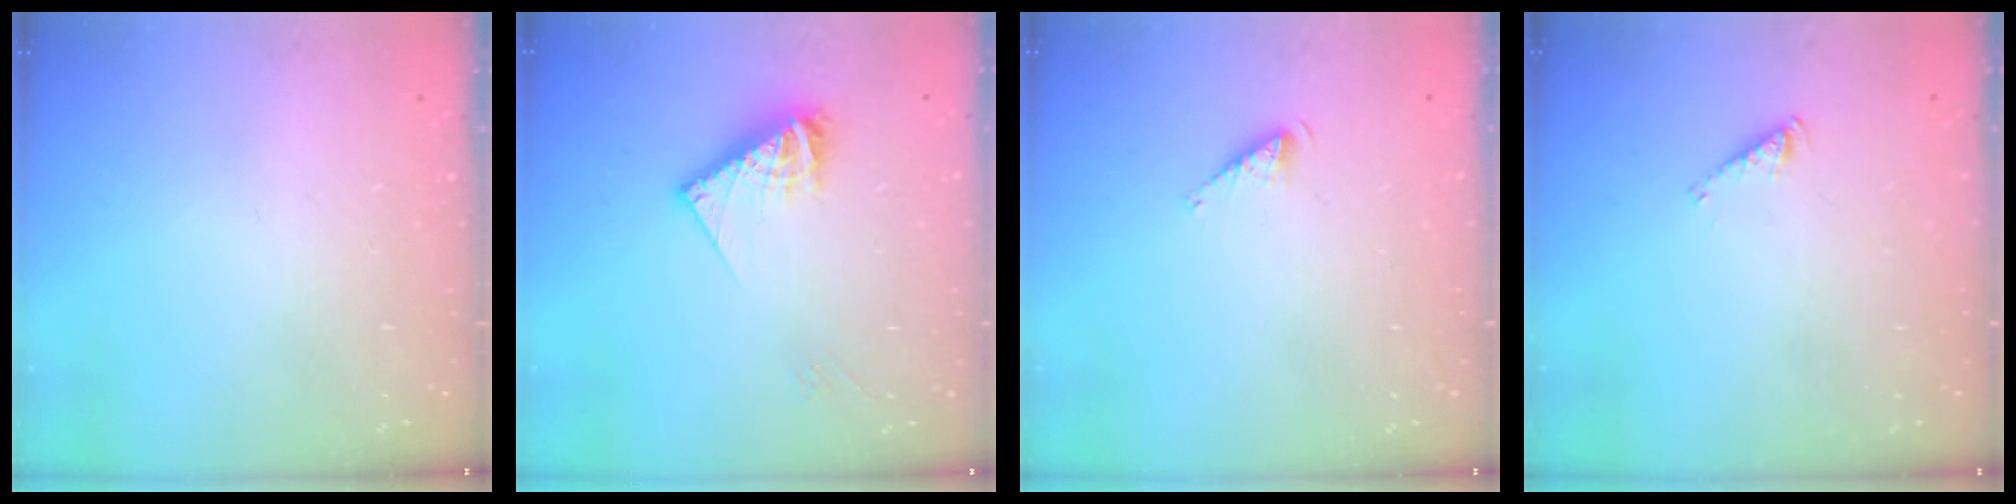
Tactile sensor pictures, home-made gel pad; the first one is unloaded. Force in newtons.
{"total": 10.4, "press": 10.4, "slide": 0.8}
{"total": 3.0, "press": 3.0, "slide": 0.4}
{"total": 3.3, "press": 3.3, "slide": 0.4}